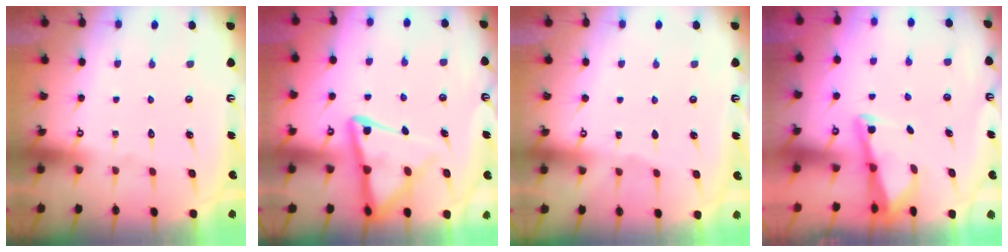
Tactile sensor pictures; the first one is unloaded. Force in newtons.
{"total": 9.6, "press": 9.5, "slide": 1.1}
{"total": 1.6, "press": 1.5, "slide": 0.3}
{"total": 2.9, "press": 2.9, "slide": 0.2}